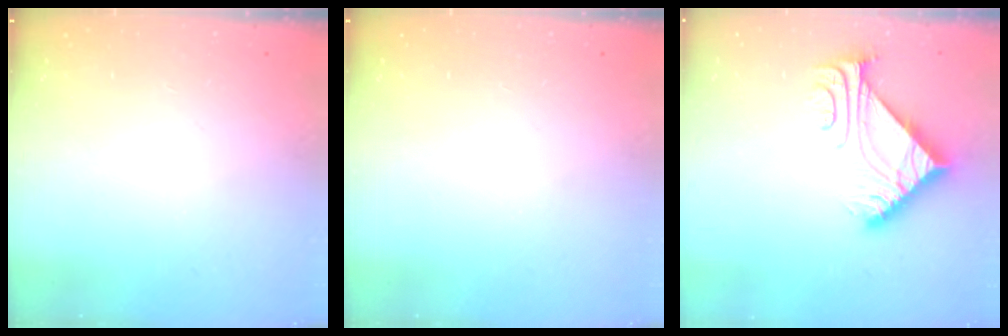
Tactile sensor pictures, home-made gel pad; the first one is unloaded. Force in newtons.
{"total": 0.0}
{"total": 7.6, "press": 7.6, "slide": 0.6}